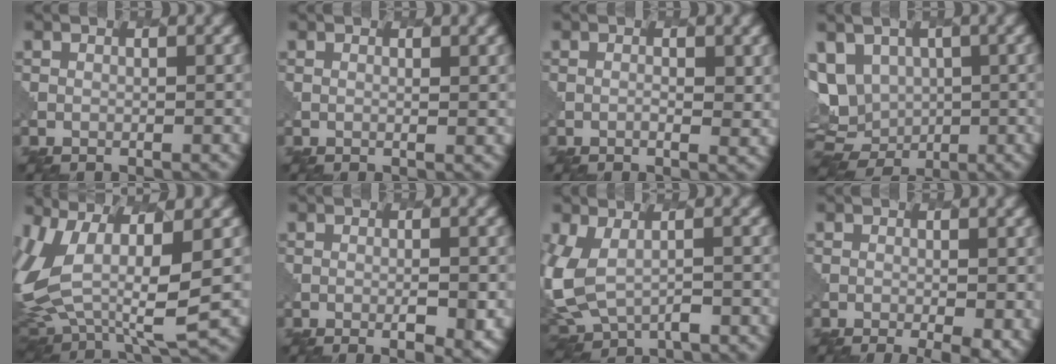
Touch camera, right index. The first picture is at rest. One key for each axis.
{"total": 0.8, "fx": 0.6, "fy": 0.1, "fz": 0.5, "tx": -0.005, "ty": -0.003, "tz": 0.007}
{"total": 1.3, "fx": 0.3, "fy": 0.4, "fz": 1.2, "tx": -0.020, "ty": -0.005, "tz": 0.003}
{"total": 8.9, "fx": 1.3, "fy": 7.3, "fz": 4.9, "tx": -0.096, "ty": 0.001, "tz": 0.019}
{"total": 11.3, "fx": 2.2, "fy": 5.8, "fz": 9.4, "tx": -0.224, "ty": -0.019, "tz": 0.043}
{"total": 3.3, "fx": -0.9, "fy": 0.7, "fz": 3.1, "tx": -0.050, "ty": -0.006, "tz": -0.009}
{"total": 5.9, "fx": -0.1, "fy": 3.8, "fz": 4.5, "tx": -0.118, "ty": -0.016, "tz": -0.005}
{"total": 5.1, "fx": -1.5, "fy": 2.0, "fz": 4.4, "tx": -0.041, "ty": -0.005, "tz": -0.005}